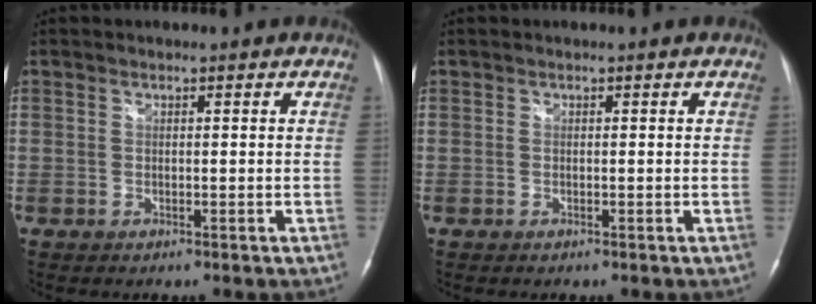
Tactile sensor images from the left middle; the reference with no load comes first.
{"total": 0.0}